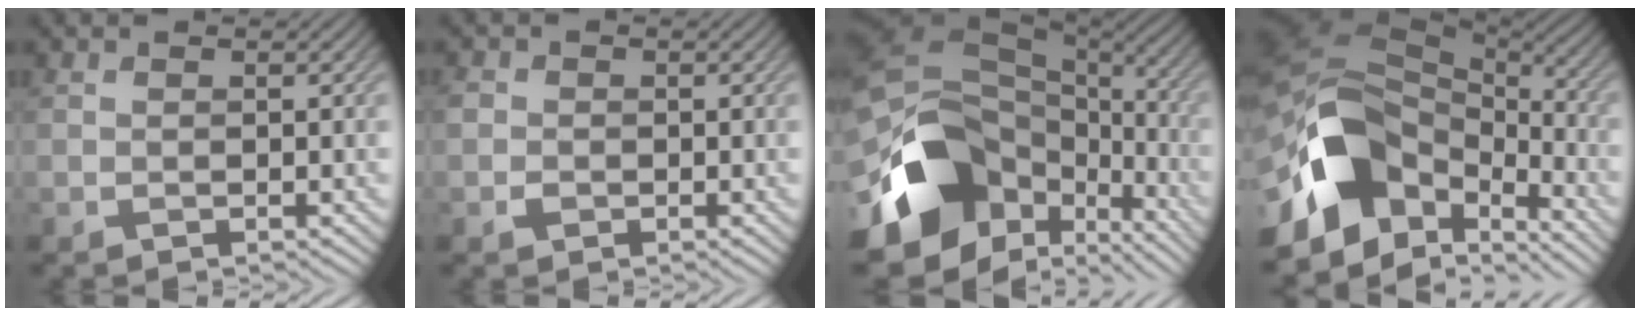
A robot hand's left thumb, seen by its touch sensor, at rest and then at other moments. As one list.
[{"total": 1.3, "force": [-0.4, 1.2, 0.4], "torque": [-0.004, 0.001, -0.012]}, {"total": 17.3, "force": [-5.3, 11.9, 11.4], "torque": [-0.245, -0.039, -0.070]}, {"total": 15.3, "force": [-5.4, 9.4, 10.8], "torque": [-0.245, -0.008, -0.096]}]